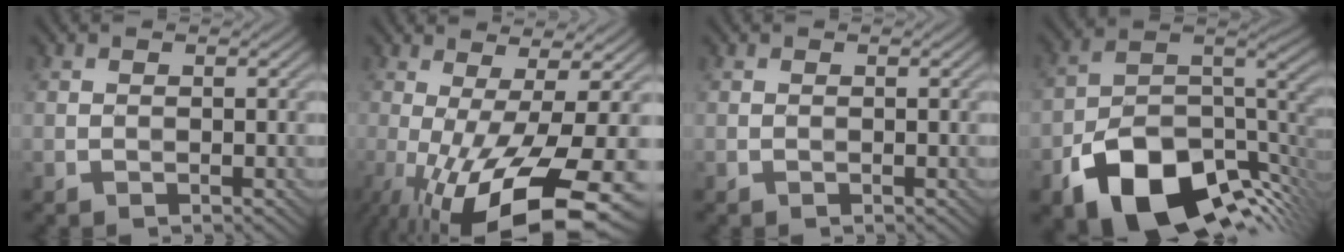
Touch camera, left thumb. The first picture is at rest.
{"total": 15.6, "force": [-5.4, 4.2, 14.0], "torque": [-0.233, -0.014, -0.078]}
{"total": 0.0}
{"total": 15.3, "force": [-8.5, 8.1, 9.8], "torque": [-0.177, -0.030, -0.137]}